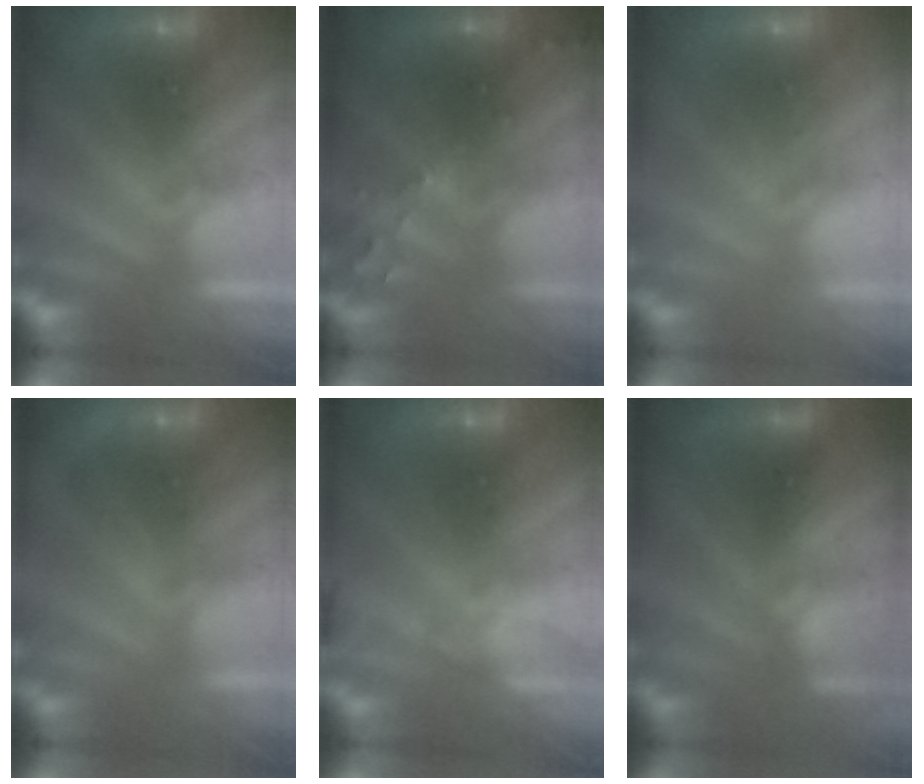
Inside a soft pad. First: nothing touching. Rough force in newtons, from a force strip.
{"total": 9.5}
{"total": 4.7}
{"total": 1.7}
{"total": 4.8}
{"total": 2.7}